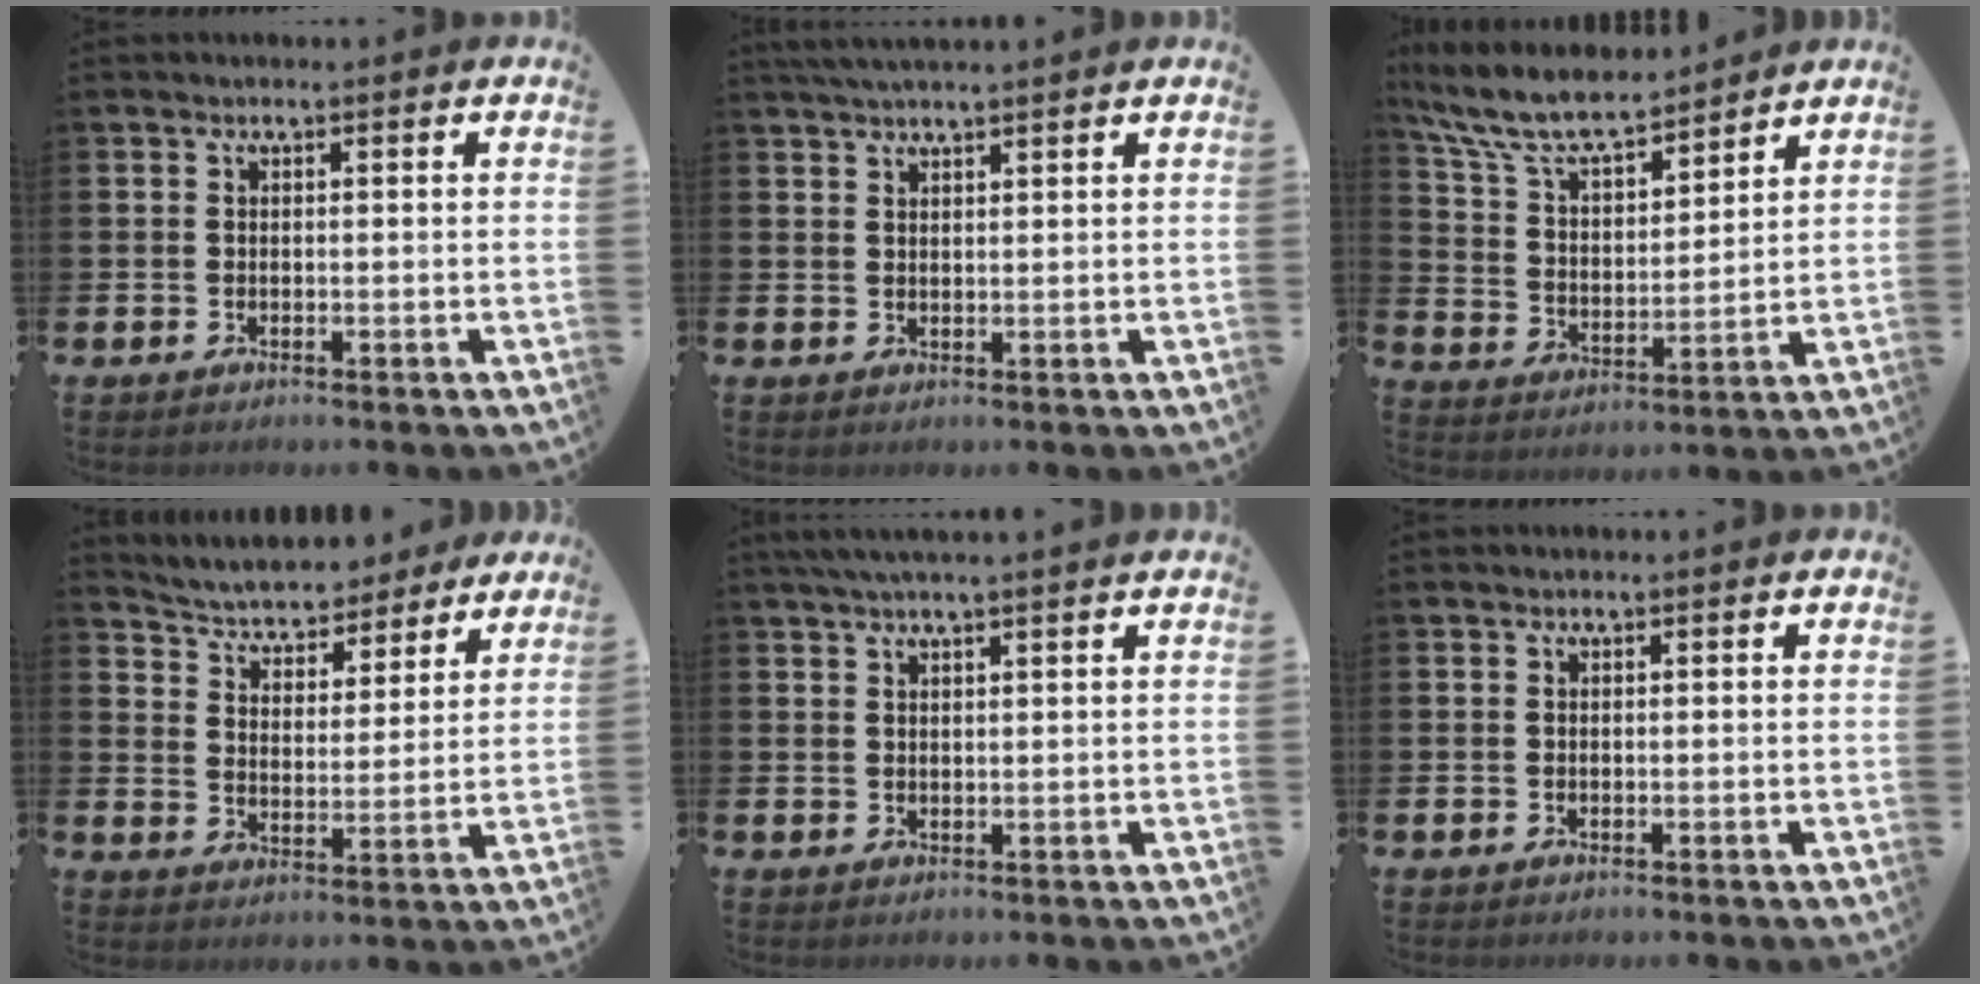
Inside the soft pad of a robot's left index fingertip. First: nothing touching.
{"total": 2.3, "force": [2.2, -0.3, 0.6], "torque": [-0.018, -0.002, 0.041]}
{"total": 9.0, "force": [8.2, 1.8, 3.3], "torque": [-0.103, -0.046, 0.147]}
{"total": 5.2, "force": [5.0, 1.4, 0.4], "torque": [-0.036, -0.041, 0.082]}
{"total": 2.6, "force": [2.2, -0.4, 1.2], "torque": [-0.028, 0.000, 0.042]}
{"total": 0.0}